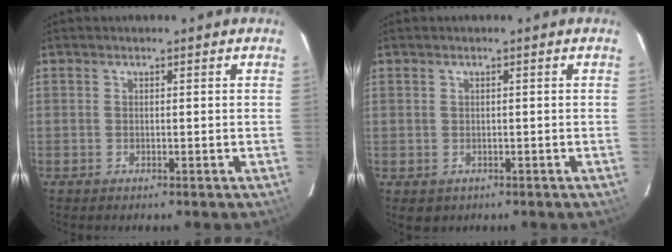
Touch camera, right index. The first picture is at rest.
{"total": 1.9, "force": [-0.2, 1.9, 0.5], "torque": [-0.006, -0.002, 0.002]}